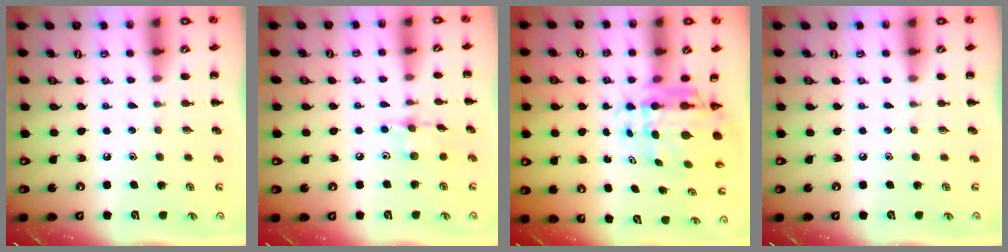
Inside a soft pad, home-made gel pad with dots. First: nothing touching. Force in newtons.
{"total": 6.9, "press": 6.8, "slide": 1.0}
{"total": 7.0, "press": 6.6, "slide": 2.3}
{"total": 0.0}